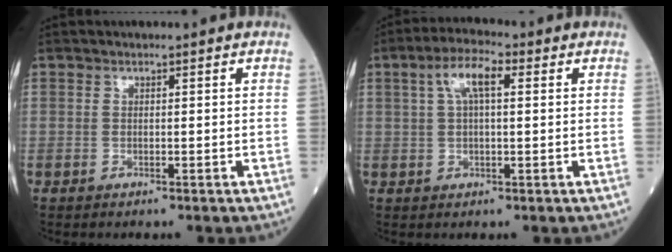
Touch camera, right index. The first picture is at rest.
{"total": 6.0, "force": [2.1, 1.7, 5.3], "torque": [-0.107, 0.021, 0.041]}